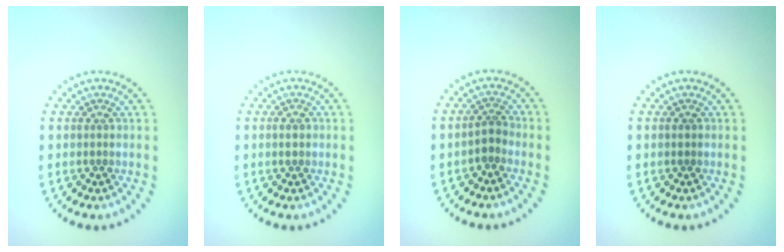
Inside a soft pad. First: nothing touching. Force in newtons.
{"total": 0.9, "press": 0.9, "slide": 0.1}
{"total": 1.6, "press": 1.3, "slide": 0.8}
{"total": 0.7, "press": 0.7, "slide": 0.1}